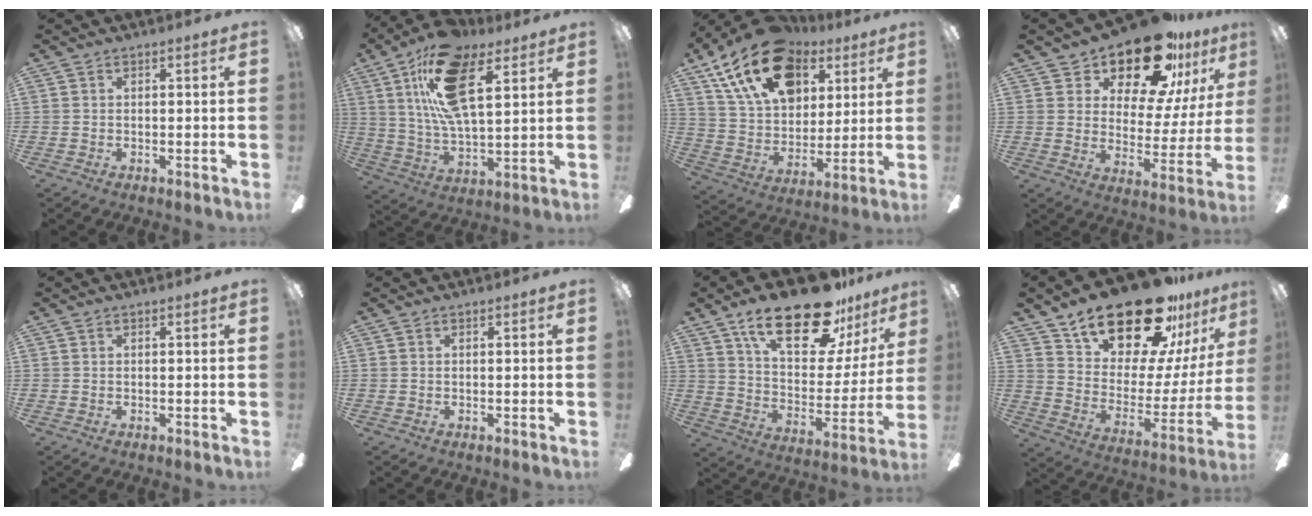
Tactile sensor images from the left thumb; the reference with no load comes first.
{"total": 20.4, "force": [9.8, 9.0, 15.5], "torque": [-0.299, -0.015, 0.163]}
{"total": 22.2, "force": [12.1, 13.9, 12.3], "torque": [-0.222, -0.046, 0.217]}
{"total": 20.5, "force": [16.0, 7.9, 10.2], "torque": [-0.168, -0.108, 0.272]}
{"total": 0.0}
{"total": 0.0}
{"total": 25.8, "force": [17.1, 10.3, 16.3], "torque": [-0.257, -0.098, 0.289]}
{"total": 24.5, "force": [20.1, 9.0, 10.7], "torque": [-0.169, -0.139, 0.355]}